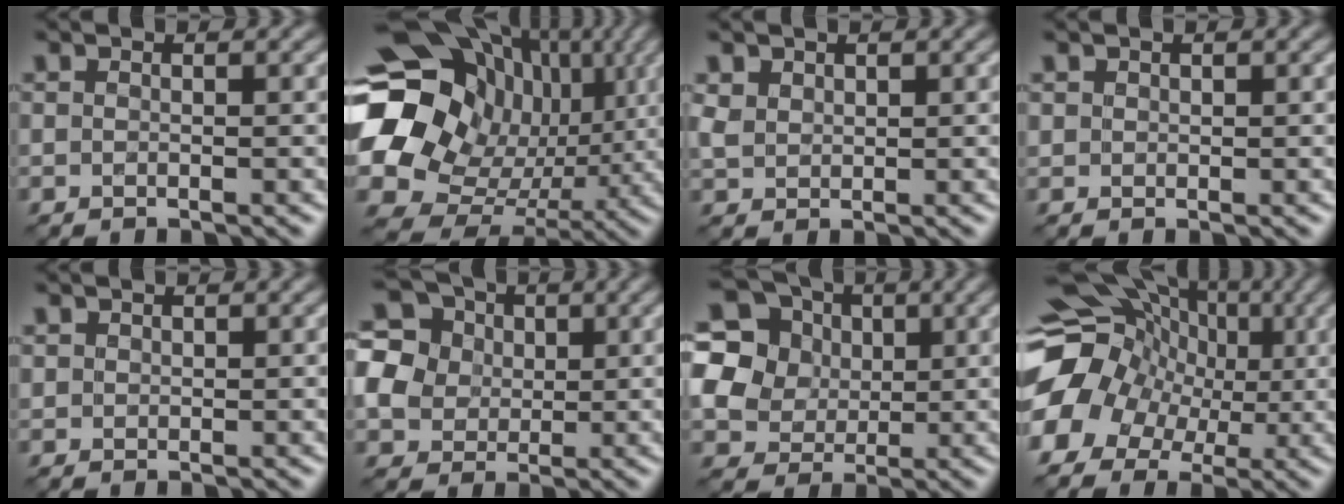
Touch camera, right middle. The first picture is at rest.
{"total": 21.0, "force": [4.6, 18.0, 9.9], "torque": [-0.204, 0.024, 0.085]}
{"total": 1.3, "force": [0.9, 0.9, 0.0], "torque": [-0.007, 0.007, 0.022]}
{"total": 0.6, "force": [0.2, 0.1, -0.6], "torque": [0.007, 0.000, 0.008]}
{"total": 0.7, "force": [0.2, 0.1, -0.6], "torque": [0.008, -0.001, 0.008]}
{"total": 6.7, "force": [0.8, 6.1, 2.8], "torque": [-0.081, 0.032, 0.003]}
{"total": 14.2, "force": [4.6, 12.3, 5.4], "torque": [-0.166, 0.048, 0.067]}
{"total": 10.3, "force": [0.1, 9.3, 4.5], "torque": [-0.096, 0.007, -0.012]}